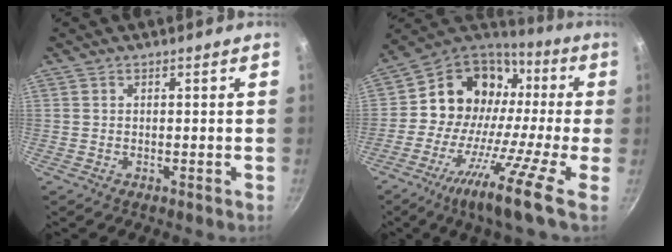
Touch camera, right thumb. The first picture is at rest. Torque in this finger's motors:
{"motor_torque": [2.09, 2.10, 1.20, -1.18, 0.21]}